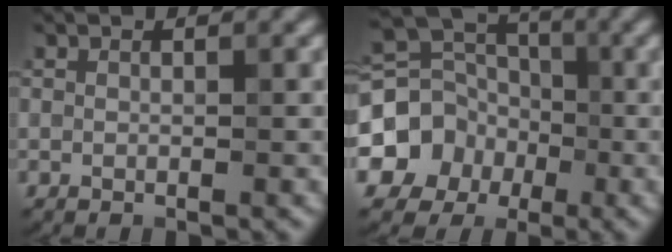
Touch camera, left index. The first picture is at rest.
{"total": 8.8, "force": [-2.7, 8.0, 2.6], "torque": [-0.049, -0.003, -0.068]}